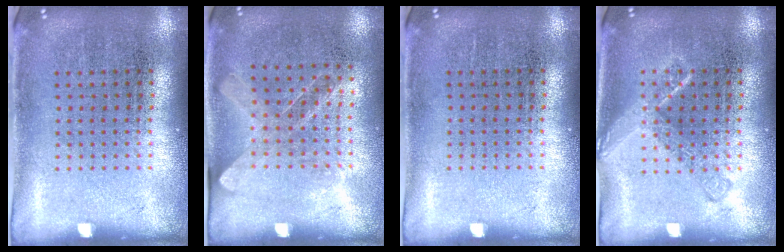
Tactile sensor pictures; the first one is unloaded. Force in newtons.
{"total": 1.3, "press": 1.0, "slide": 0.8}
{"total": 0.0}
{"total": 1.3, "press": 1.3, "slide": 0.2}